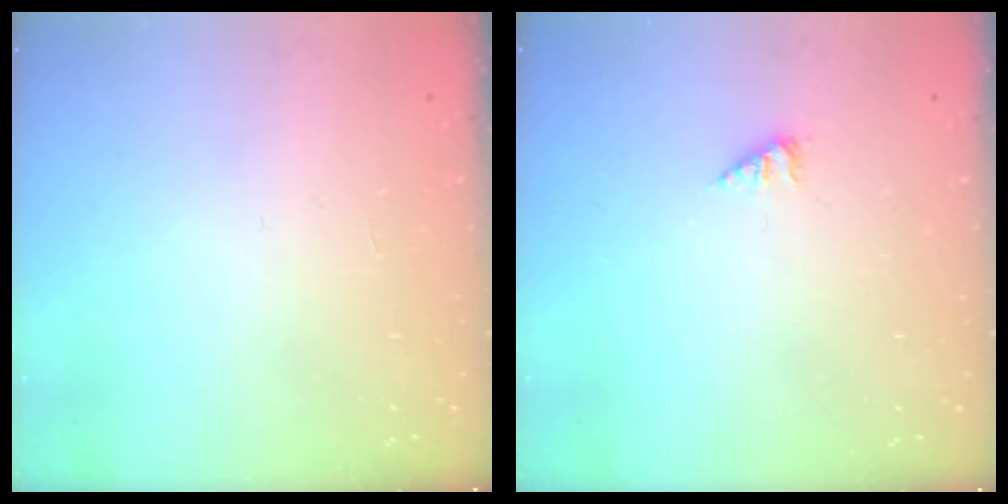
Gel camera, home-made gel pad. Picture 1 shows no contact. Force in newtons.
{"total": 2.8, "press": 2.7, "slide": 0.5}